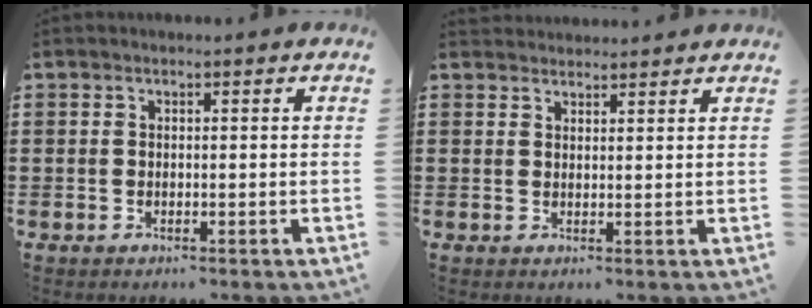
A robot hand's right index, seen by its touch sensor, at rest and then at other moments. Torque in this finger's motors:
{"motor_torque": [-1.00, 1.14, -1.05, -0.21]}